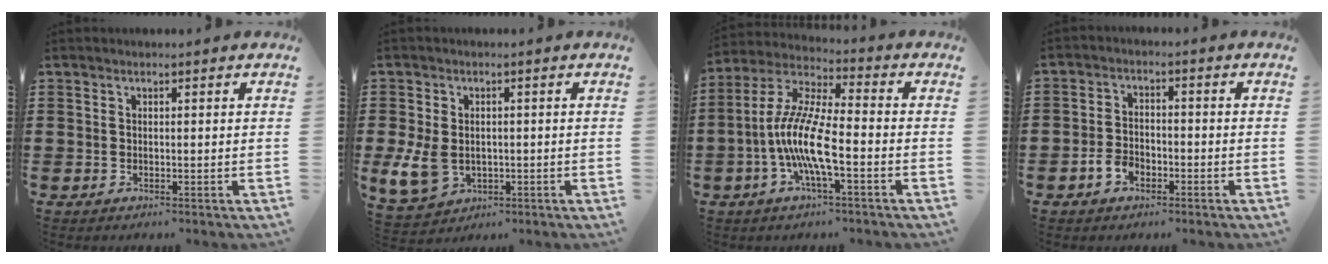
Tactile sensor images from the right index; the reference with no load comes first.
{"total": 5.6, "force": [-0.9, 4.3, 3.4], "torque": [-0.101, -0.003, -0.021]}
{"total": 10.4, "force": [-3.4, 2.0, 9.7], "torque": [-0.218, -0.019, -0.069]}
{"total": 3.2, "force": [-1.9, 2.0, 1.6], "torque": [-0.038, 0.004, -0.040]}